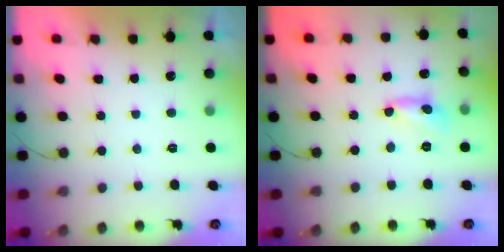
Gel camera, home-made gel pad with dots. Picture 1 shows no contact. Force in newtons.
{"total": 3.3, "press": 3.3, "slide": 0.3}